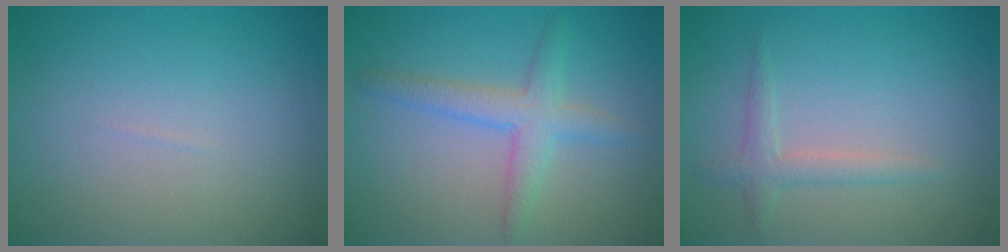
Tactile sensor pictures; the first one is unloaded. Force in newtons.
{"total": 3.2, "press": 3.2, "slide": 0.2}
{"total": 1.7, "press": 1.7, "slide": 0.1}